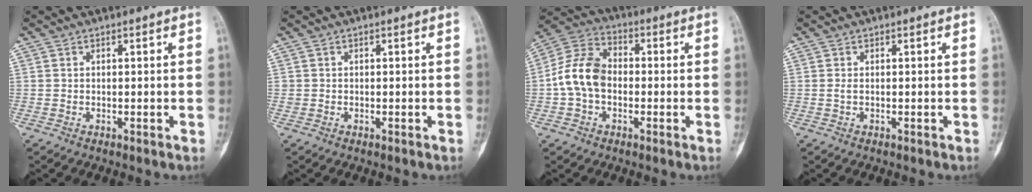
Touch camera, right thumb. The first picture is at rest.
{"total": 0.6, "force": [0.0, 0.6, 0.1], "torque": [0.002, 0.003, 0.002]}
{"total": 10.6, "force": [-1.2, 7.6, 7.3], "torque": [-0.134, 0.034, -0.036]}
{"total": 0.6, "force": [0.0, 0.2, 0.5], "torque": [-0.016, -0.002, -0.001]}